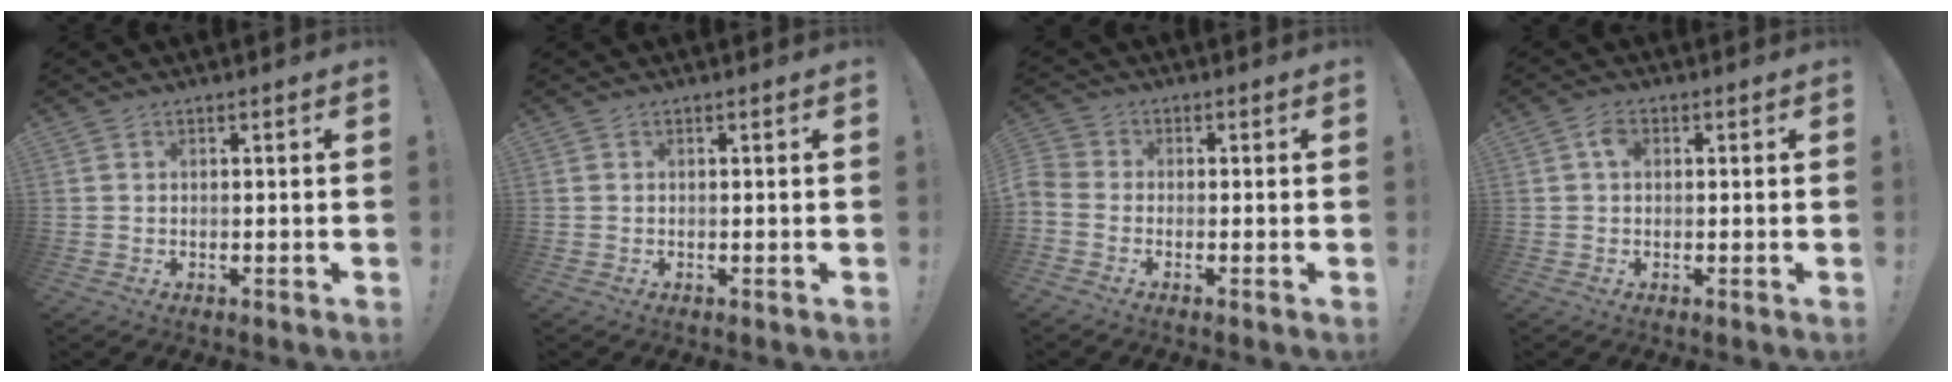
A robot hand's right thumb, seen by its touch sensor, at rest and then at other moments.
{"total": 0.0}
{"total": 2.8, "force": [-1.6, 1.9, 1.4], "torque": [-0.030, 0.005, -0.028]}
{"total": 2.9, "force": [0.5, 1.9, 2.1], "torque": [-0.038, 0.008, 0.007]}